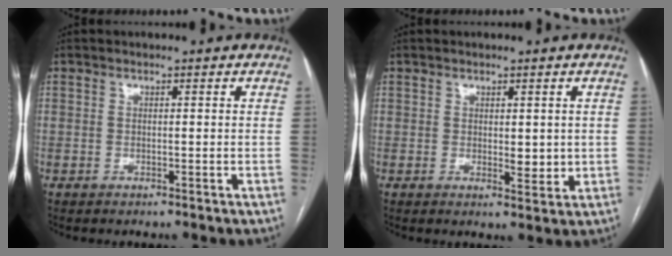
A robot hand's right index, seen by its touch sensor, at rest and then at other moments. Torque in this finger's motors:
{"motor_torque": [-0.02, 0.52, 0.12, 0.06]}